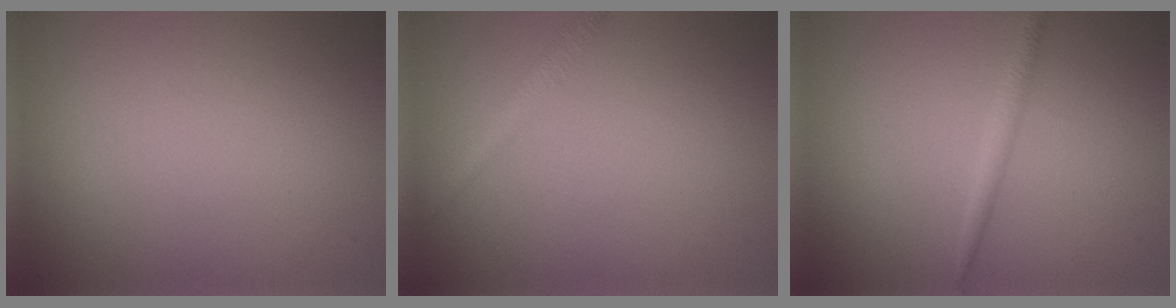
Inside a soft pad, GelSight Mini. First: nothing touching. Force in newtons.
{"total": 1.5, "press": 1.5, "slide": 0.1}
{"total": 1.4, "press": 1.4, "slide": 0.1}